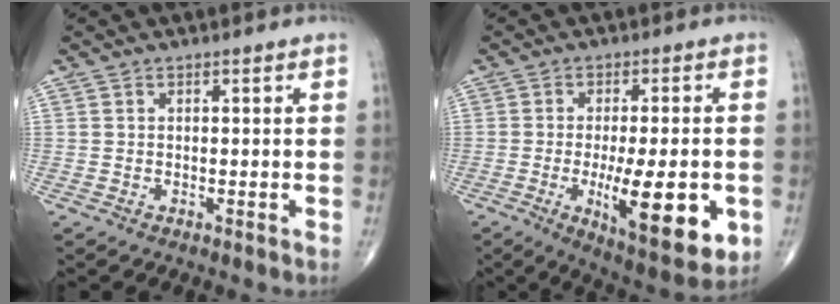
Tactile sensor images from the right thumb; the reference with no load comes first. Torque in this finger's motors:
{"motor_torque": [1.57, 2.62, 0.29, -0.17, 0.33]}